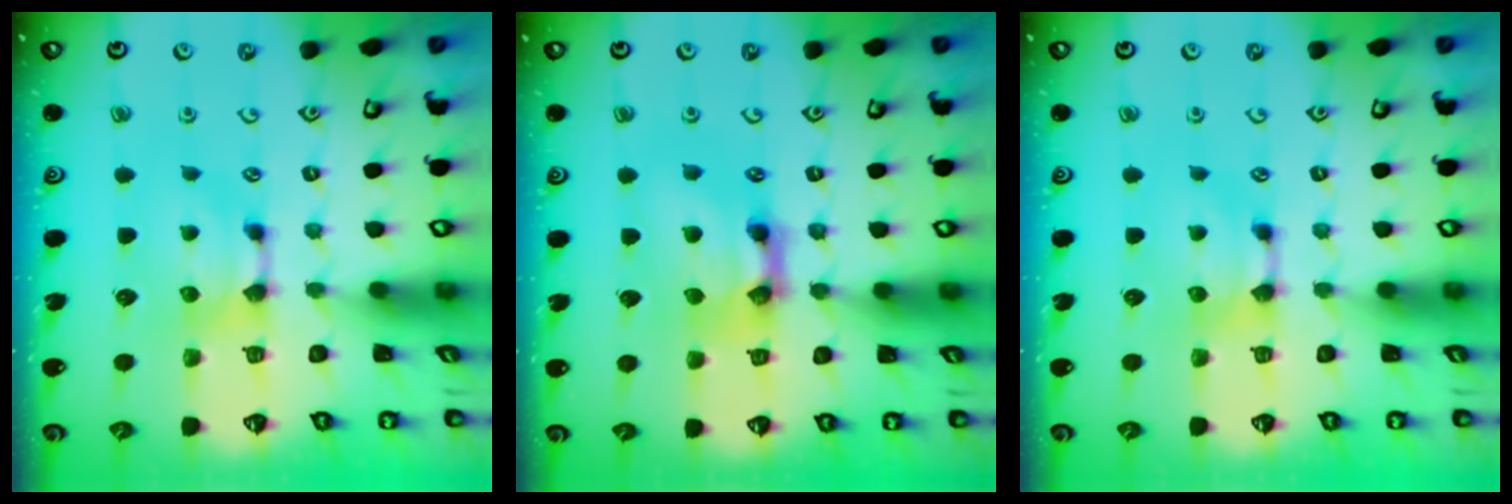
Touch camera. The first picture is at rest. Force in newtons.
{"total": 6.5, "press": 6.5, "slide": 0.3}
{"total": 0.0}